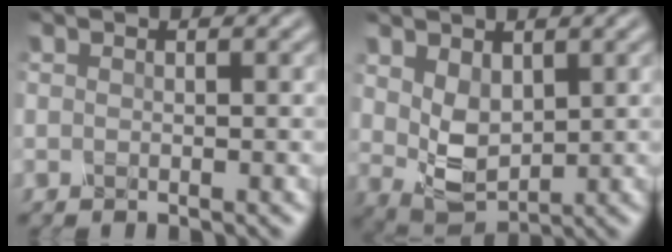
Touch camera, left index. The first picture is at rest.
{"total": 2.8, "force": [1.2, 1.7, 1.8], "torque": [-0.061, -0.003, 0.040]}